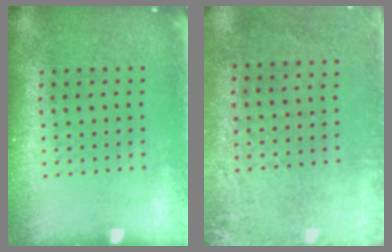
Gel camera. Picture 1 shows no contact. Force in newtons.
{"total": 2.8, "press": 2.3, "slide": 1.6}